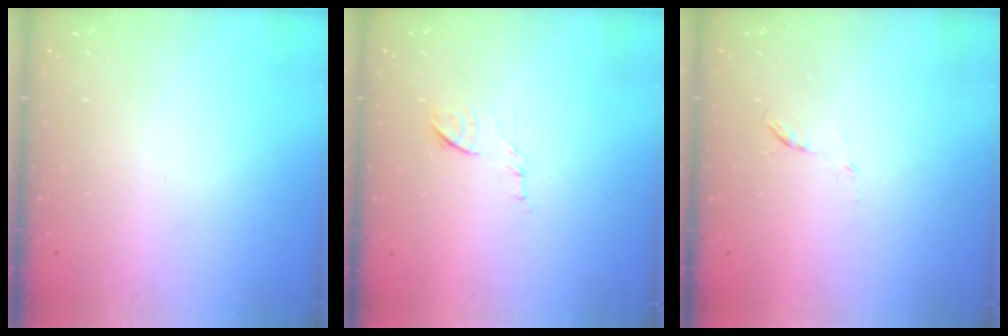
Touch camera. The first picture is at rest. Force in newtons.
{"total": 7.8, "press": 7.7, "slide": 0.7}
{"total": 4.3, "press": 4.1, "slide": 1.3}